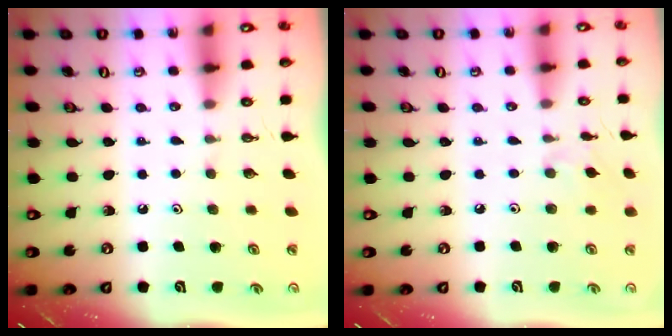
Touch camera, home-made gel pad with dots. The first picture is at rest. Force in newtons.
{"total": 2.9, "press": 2.8, "slide": 0.6}